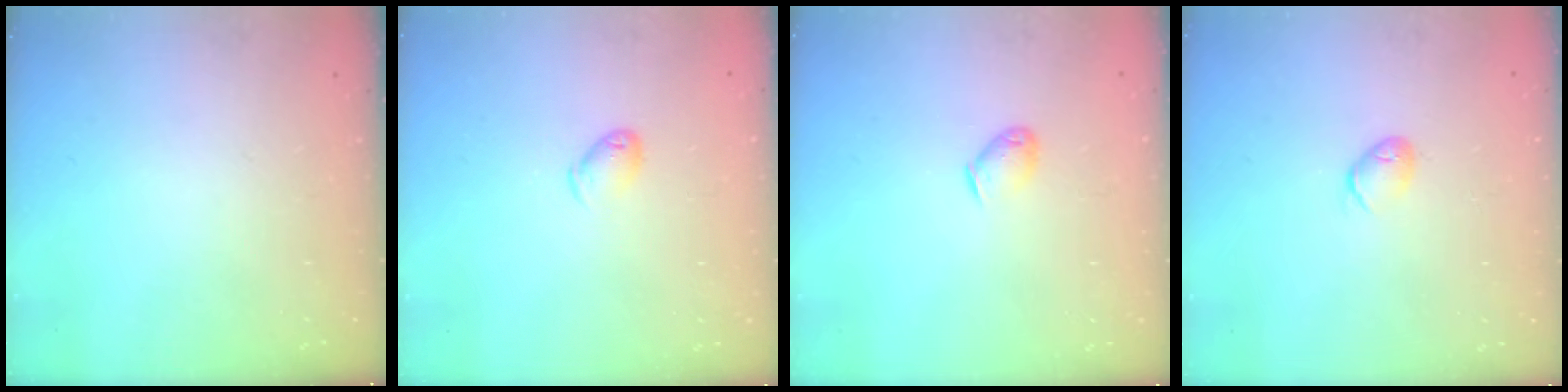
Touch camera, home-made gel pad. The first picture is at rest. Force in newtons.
{"total": 4.1, "press": 4.0, "slide": 0.7}
{"total": 4.0, "press": 3.9, "slide": 0.8}
{"total": 5.6, "press": 5.5, "slide": 1.0}